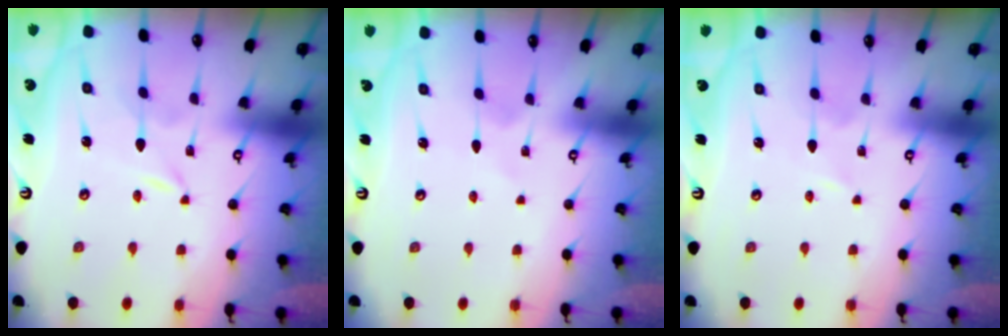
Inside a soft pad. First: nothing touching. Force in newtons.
{"total": 0.7, "press": 0.7, "slide": 0.1}
{"total": 0.0}